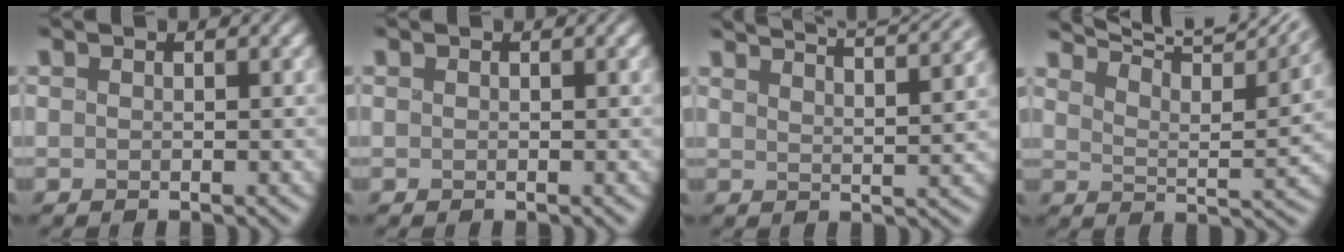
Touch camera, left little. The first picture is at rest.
{"total": 0.0}
{"total": 9.7, "force": [7.9, 2.4, 5.0], "torque": [-0.048, 0.023, 0.065]}
{"total": 9.3, "force": [7.9, 1.7, 4.5], "torque": [-0.078, 0.003, 0.105]}